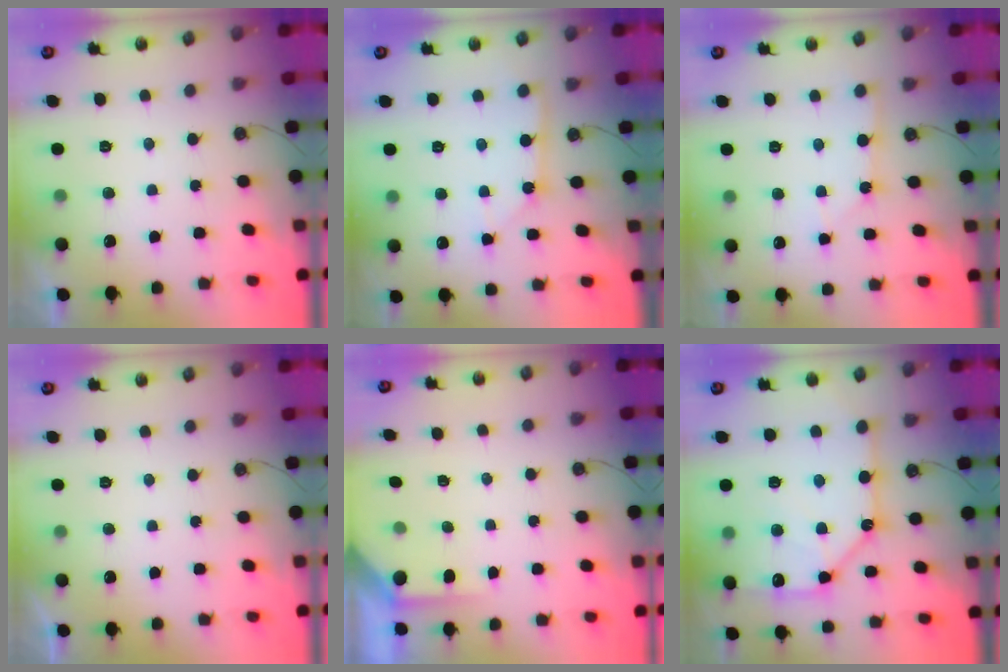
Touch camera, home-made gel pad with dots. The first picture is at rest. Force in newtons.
{"total": 2.9, "press": 2.9, "slide": 0.1}
{"total": 2.0, "press": 2.0, "slide": 0.2}
{"total": 0.0}
{"total": 1.5, "press": 1.5, "slide": 0.3}
{"total": 16.6, "press": 16.5, "slide": 1.8}